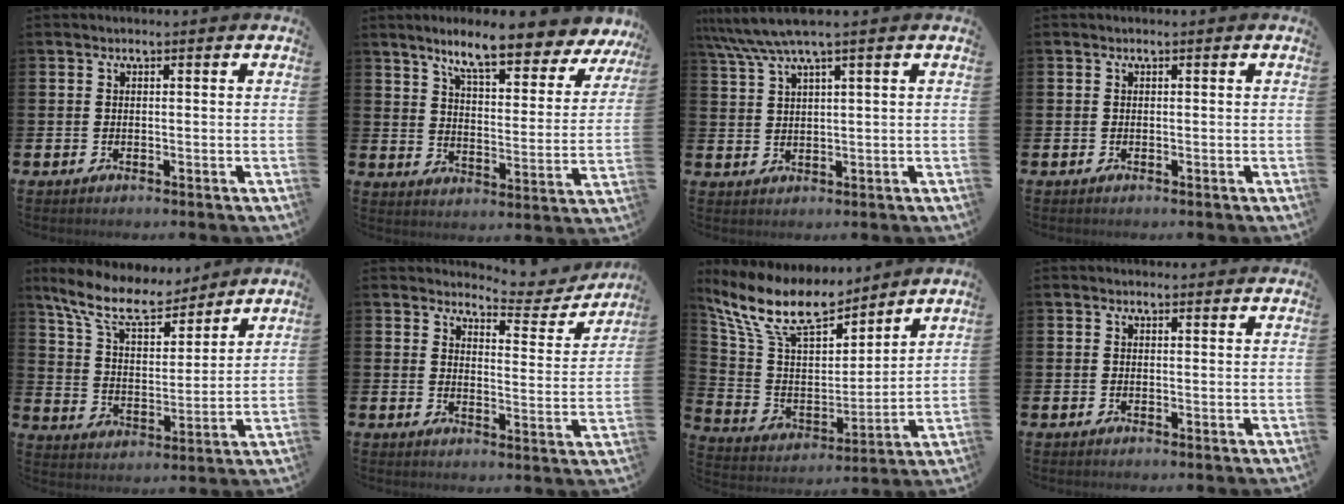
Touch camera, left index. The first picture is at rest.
{"total": 9.3, "force": [8.3, 1.1, 4.1], "torque": [-0.093, -0.053, 0.141]}
{"total": 5.2, "force": [3.9, 0.2, 3.4], "torque": [-0.076, -0.005, 0.070]}
{"total": 0.0}
{"total": 10.5, "force": [9.2, 3.1, 4.1], "torque": [-0.114, -0.051, 0.164]}
{"total": 4.9, "force": [4.7, 0.9, 1.0], "torque": [-0.018, -0.040, 0.075]}
{"total": 12.2, "force": [10.4, 4.0, 4.9], "torque": [-0.150, -0.059, 0.185]}
{"total": 0.6, "force": [0.6, 0.2, 0.1], "torque": [0.007, -0.001, 0.009]}